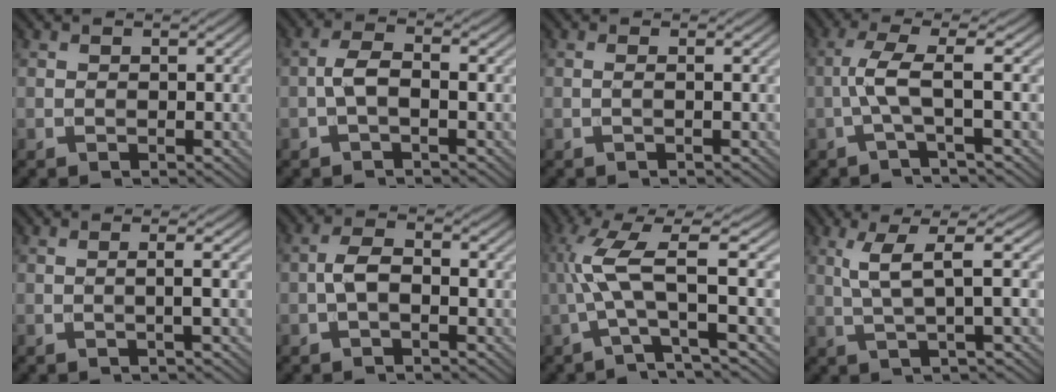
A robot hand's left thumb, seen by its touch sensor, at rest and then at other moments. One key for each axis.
{"total": 3.2, "fx": -0.7, "fy": 1.1, "fz": 2.9, "tx": -0.063, "ty": 0.008, "tz": -0.019}
{"total": 1.0, "fx": -0.1, "fy": 0.1, "fz": 1.0, "tx": -0.015, "ty": 0.003, "tz": -0.006}
{"total": 4.6, "fx": -0.7, "fy": 0.3, "fz": 4.5, "tx": -0.088, "ty": 0.014, "tz": -0.029}
{"total": 1.9, "fx": 0.1, "fy": 0.2, "fz": 1.9, "tx": -0.031, "ty": 0.006, "tz": -0.008}
{"total": 3.2, "fx": -0.7, "fy": 1.5, "fz": 2.8, "tx": -0.057, "ty": 0.008, "tz": -0.018}
{"total": 8.1, "fx": -0.6, "fy": 1.2, "fz": 8.0, "tx": -0.164, "ty": 0.020, "tz": -0.023}
{"total": 5.5, "fx": 1.3, "fy": 0.8, "fz": 5.3, "tx": -0.104, "ty": 0.015, "tz": 0.026}